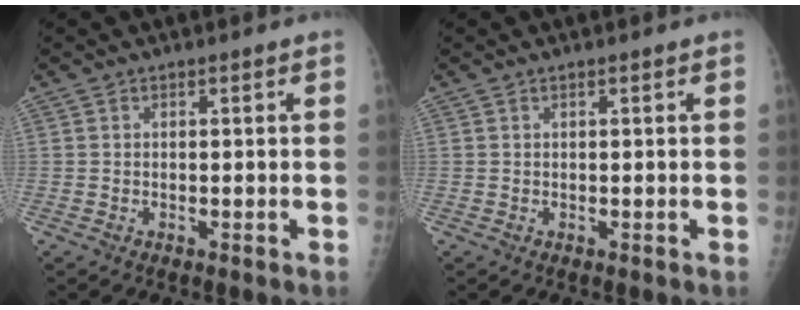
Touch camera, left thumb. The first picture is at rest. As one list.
[{"total": 0.0}]